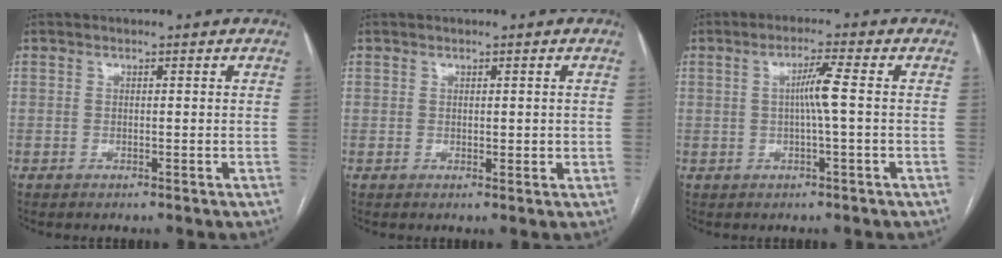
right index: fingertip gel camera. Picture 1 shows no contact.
{"total": 1.2, "force": [0.2, 0.9, 0.8], "torque": [-0.010, -0.001, 0.005]}
{"total": 4.0, "force": [0.1, -0.6, 4.0], "torque": [-0.072, 0.004, 0.002]}